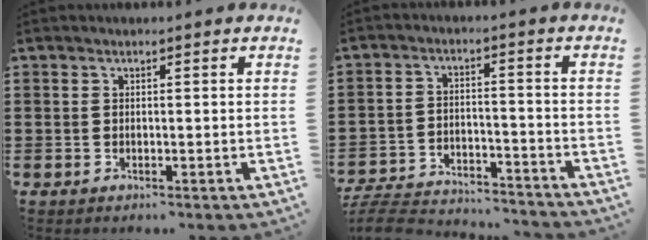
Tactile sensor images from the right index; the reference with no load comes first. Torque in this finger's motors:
{"motor_torque": [-2.14, 0.00, -1.05, -0.21]}